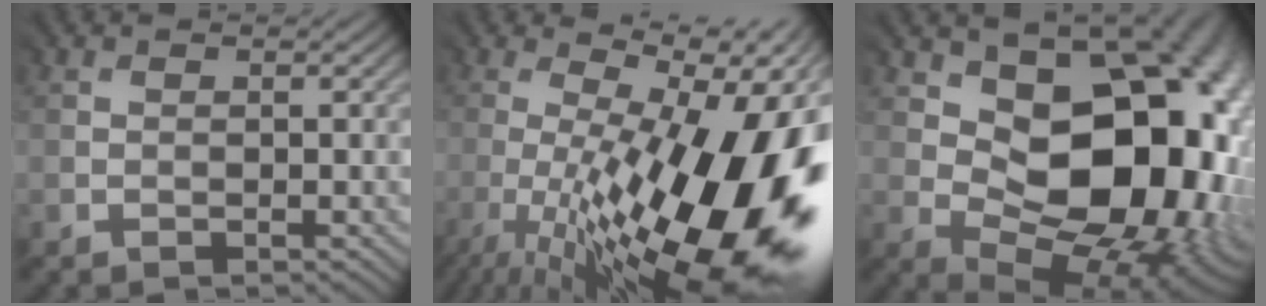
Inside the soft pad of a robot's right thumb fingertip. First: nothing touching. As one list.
[{"total": 20.6, "force": [-5.1, 7.0, 18.7], "torque": [-0.255, -0.013, -0.084]}, {"total": 18.3, "force": [2.9, 12.1, 13.4], "torque": [-0.130, 0.001, 0.058]}]